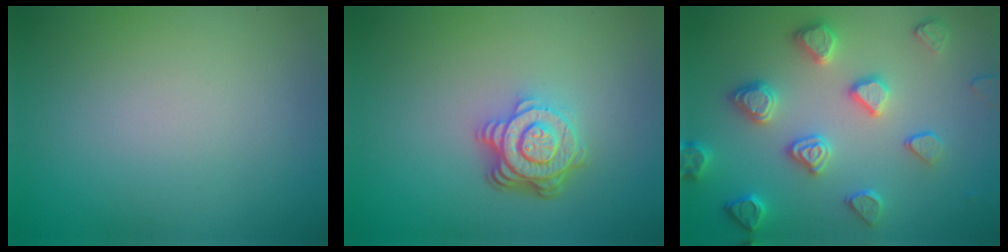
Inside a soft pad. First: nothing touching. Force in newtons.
{"total": 4.7, "press": 3.4, "slide": 3.3}
{"total": 4.6, "press": 4.2, "slide": 2.0}